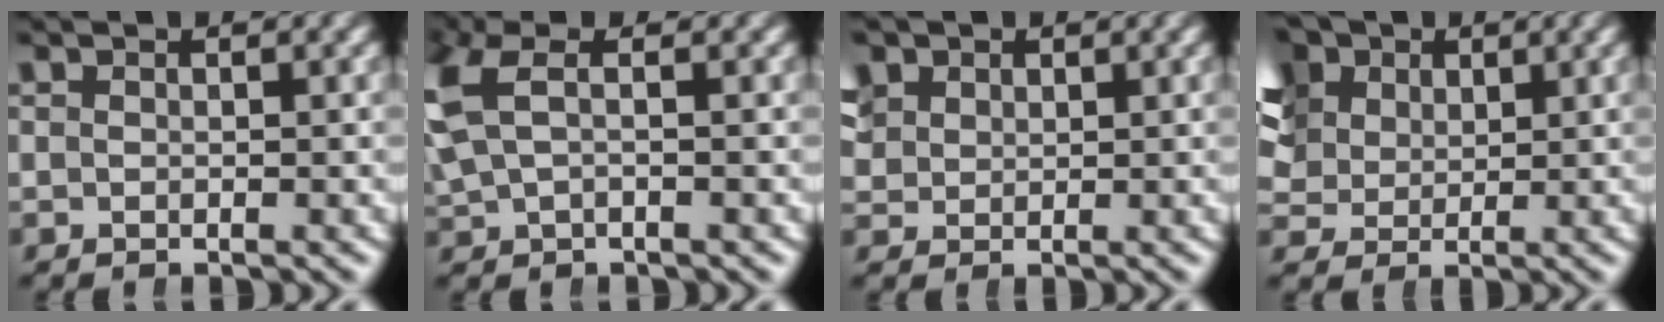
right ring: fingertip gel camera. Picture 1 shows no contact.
{"total": 4.9, "force": [0.8, 3.4, 3.4], "torque": [-0.100, 0.001, 0.017]}
{"total": 3.5, "force": [1.8, 2.7, 1.4], "torque": [-0.032, 0.005, 0.036]}
{"total": 11.5, "force": [4.5, 9.0, 5.6], "torque": [-0.125, 0.004, 0.066]}